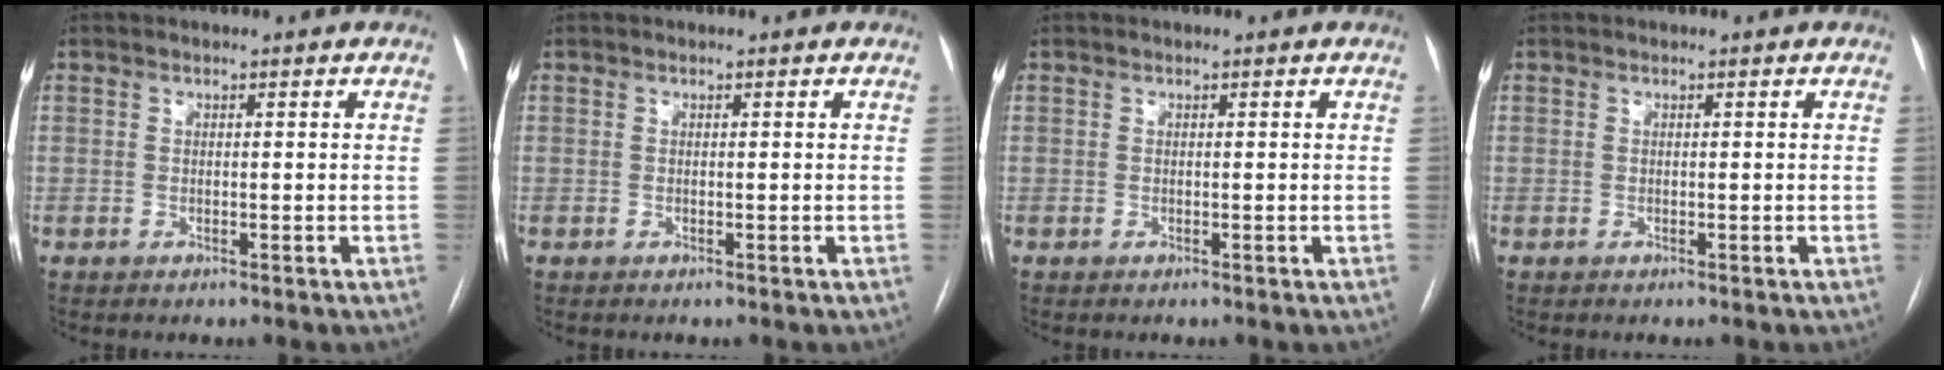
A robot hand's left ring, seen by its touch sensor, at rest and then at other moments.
{"total": 0.0}
{"total": 0.0}
{"total": 0.0}